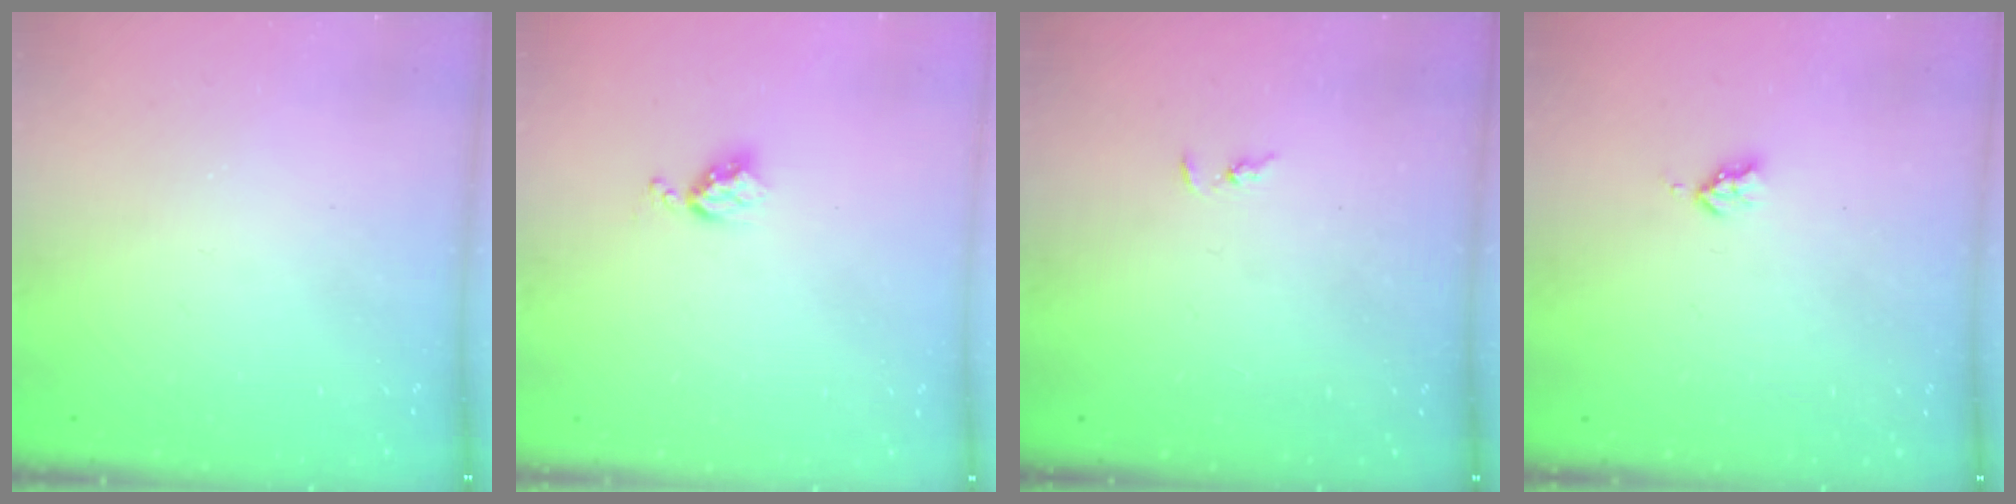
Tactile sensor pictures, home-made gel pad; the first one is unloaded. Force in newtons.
{"total": 4.3, "press": 4.3, "slide": 0.5}
{"total": 1.3, "press": 1.2, "slide": 0.3}
{"total": 2.7, "press": 2.6, "slide": 0.5}